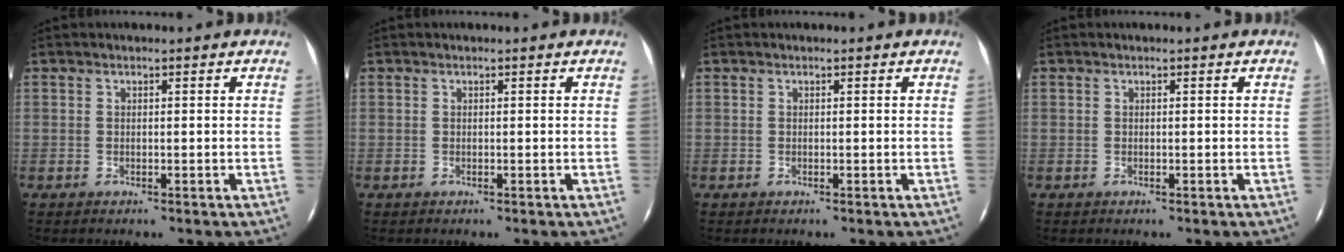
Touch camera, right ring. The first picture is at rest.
{"total": 0.0}
{"total": 0.0}
{"total": 0.0}